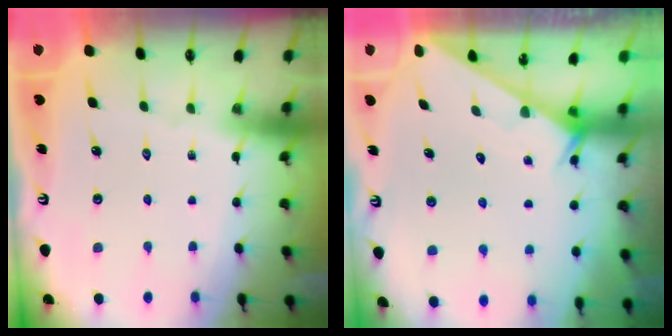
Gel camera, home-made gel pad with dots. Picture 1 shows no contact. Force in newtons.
{"total": 2.6, "press": 2.6, "slide": 0.2}